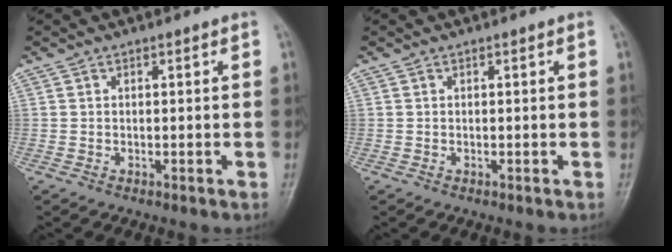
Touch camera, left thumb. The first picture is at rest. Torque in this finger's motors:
{"motor_torque": [-0.05, 0.05, 0.00, 0.00, 0.00]}